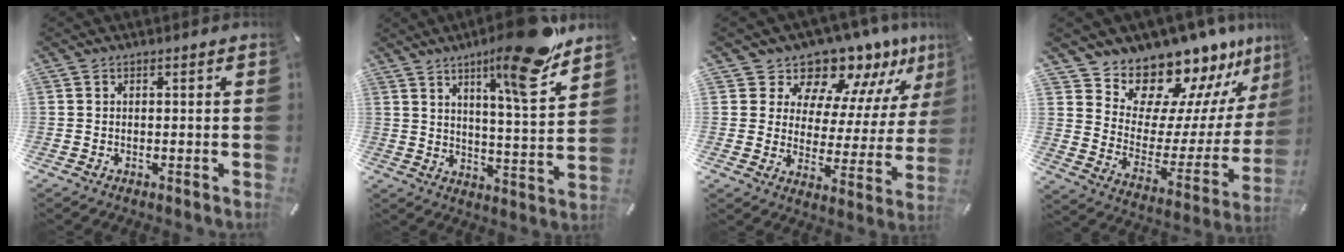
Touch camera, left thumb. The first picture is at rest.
{"total": 16.7, "force": [11.8, 3.1, 11.5], "torque": [-0.171, -0.078, 0.184]}
{"total": 12.0, "force": [11.2, 4.4, 0.3], "torque": [-0.012, -0.132, 0.196]}
{"total": 15.7, "force": [15.0, 4.4, -0.1], "torque": [-0.006, -0.172, 0.260]}